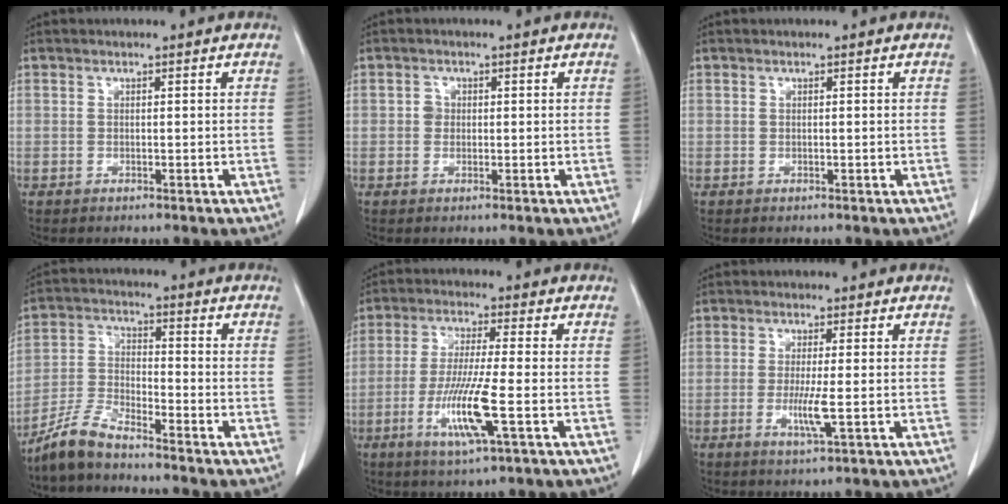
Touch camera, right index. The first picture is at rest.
{"total": 1.3, "force": [0.1, 1.2, 0.5], "torque": [-0.004, 0.003, 0.000]}
{"total": 0.0}
{"total": 6.7, "force": [-6.0, 0.9, 2.8], "torque": [-0.064, -0.012, -0.124]}
{"total": 9.8, "force": [-3.1, 0.0, 9.3], "torque": [-0.185, -0.018, -0.061]}
{"total": 4.0, "force": [-0.8, -0.1, 3.9], "torque": [-0.080, -0.011, -0.016]}